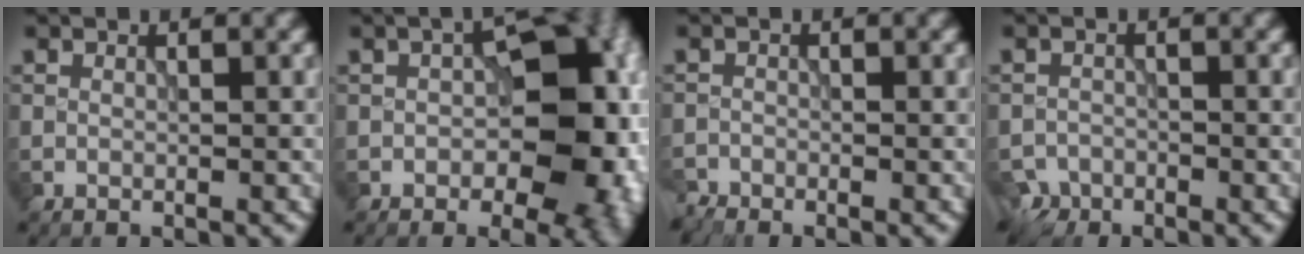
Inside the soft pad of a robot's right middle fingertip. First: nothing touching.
{"total": 13.6, "force": [-1.7, 8.5, 10.5], "torque": [-0.092, 0.002, -0.012]}
{"total": 1.6, "force": [-1.6, 0.0, -0.2], "torque": [-0.002, -0.003, -0.033]}
{"total": 2.1, "force": [-1.9, 0.9, -0.2], "torque": [0.007, 0.000, -0.037]}